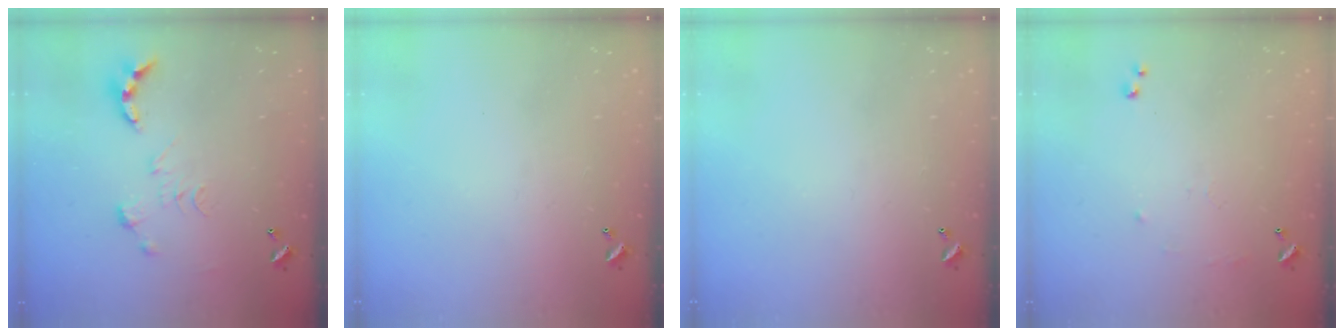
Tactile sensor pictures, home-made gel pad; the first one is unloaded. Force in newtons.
{"total": 0.0}
{"total": 0.0}
{"total": 6.1, "press": 6.1, "slide": 0.8}